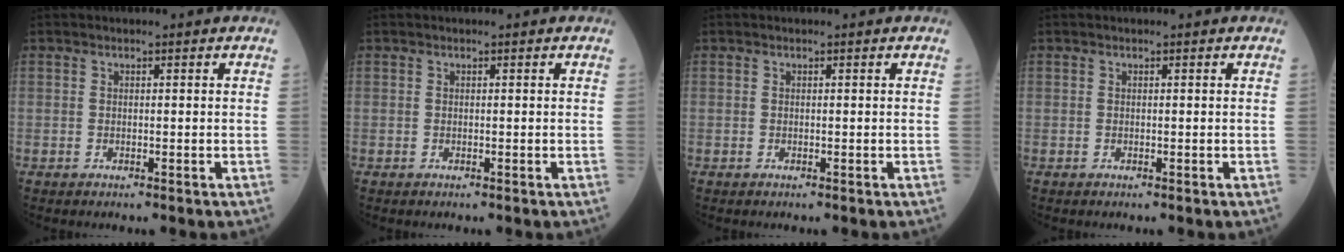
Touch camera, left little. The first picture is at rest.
{"total": 0.0}
{"total": 0.0}
{"total": 0.0}